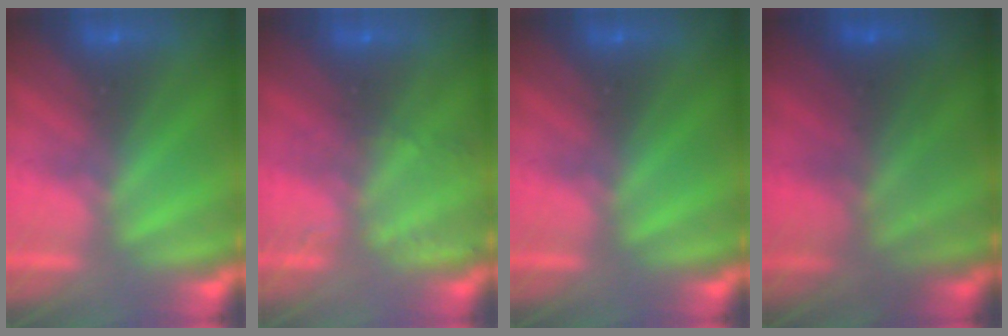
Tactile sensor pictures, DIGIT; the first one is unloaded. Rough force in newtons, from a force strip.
{"total": 2.2}
{"total": 0.0}
{"total": 7.1}